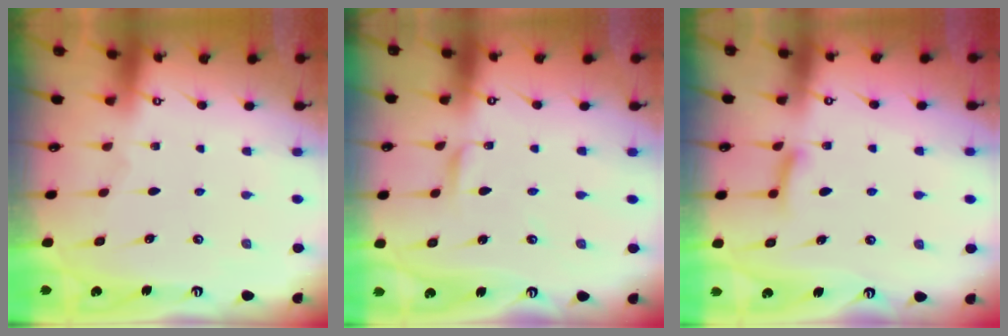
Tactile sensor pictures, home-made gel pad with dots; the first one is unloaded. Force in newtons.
{"total": 1.7, "press": 1.7, "slide": 0.1}
{"total": 7.7, "press": 7.6, "slide": 0.8}